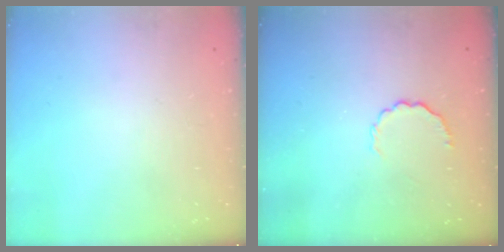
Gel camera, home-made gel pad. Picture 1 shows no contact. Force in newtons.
{"total": 4.0, "press": 3.7, "slide": 1.6}